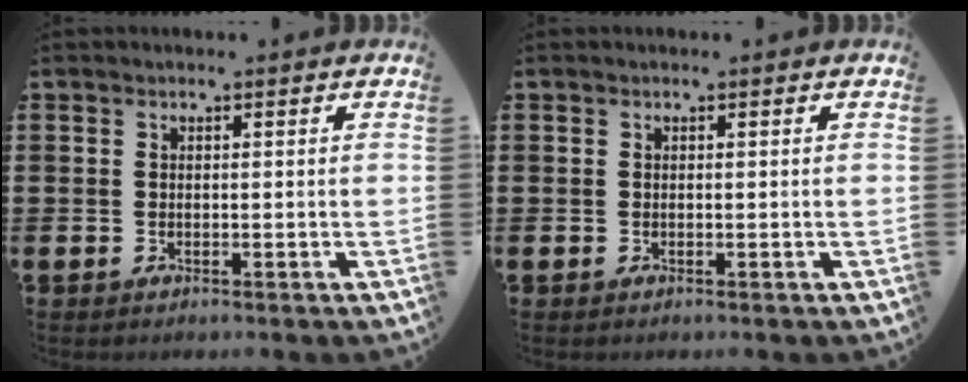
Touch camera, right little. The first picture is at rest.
{"total": 0.0}